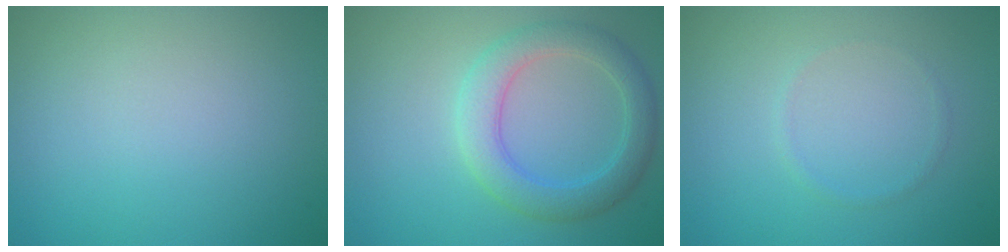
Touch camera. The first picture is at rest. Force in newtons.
{"total": 4.1, "press": 4.1, "slide": 0.1}
{"total": 0.6, "press": 0.6, "slide": 0.1}